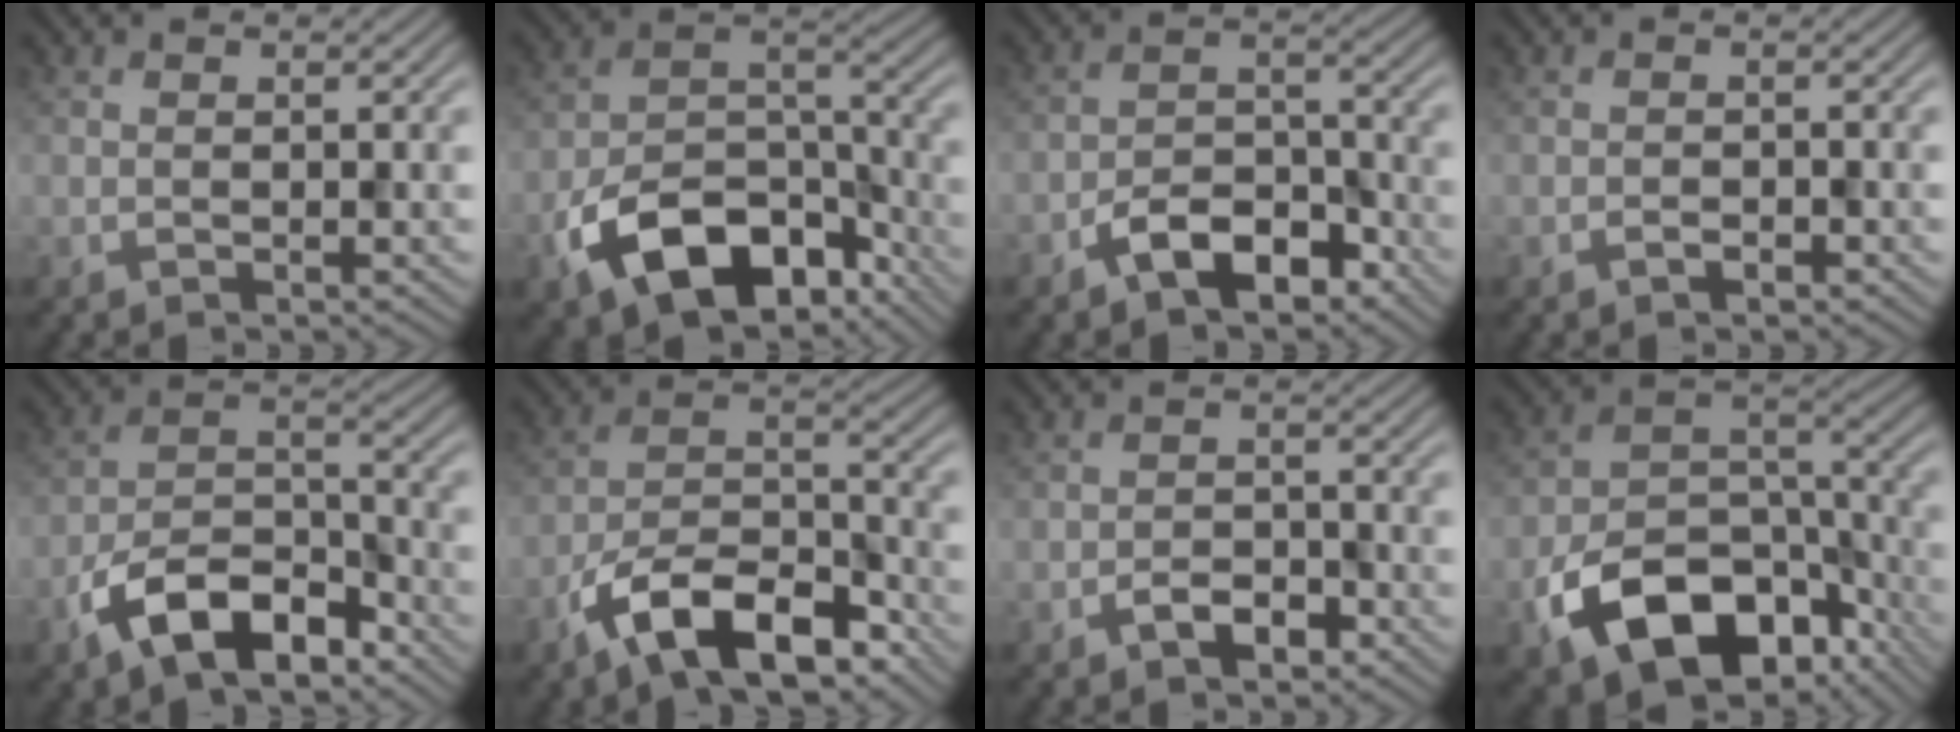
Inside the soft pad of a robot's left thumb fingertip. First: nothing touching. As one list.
[{"total": 12.8, "force": [-7.4, 6.7, 8.1], "torque": [-0.150, -0.018, -0.138]}, {"total": 6.7, "force": [-4.4, 3.4, 3.9], "torque": [-0.064, 0.007, -0.090]}, {"total": 1.1, "force": [-0.7, 0.5, 0.6], "torque": [-0.009, 0.001, -0.014]}, {"total": 10.1, "force": [-6.6, 4.3, 6.3], "torque": [-0.113, 0.001, -0.140]}, {"total": 12.1, "force": [-8.1, 4.8, 7.6], "torque": [-0.129, -0.001, -0.168]}, {"total": 3.0, "force": [-1.9, 1.6, 1.6], "torque": [-0.025, 0.005, -0.038]}, {"total": 14.0, "force": [-7.5, 8.1, 8.6], "torque": [-0.158, -0.029, -0.137]}]